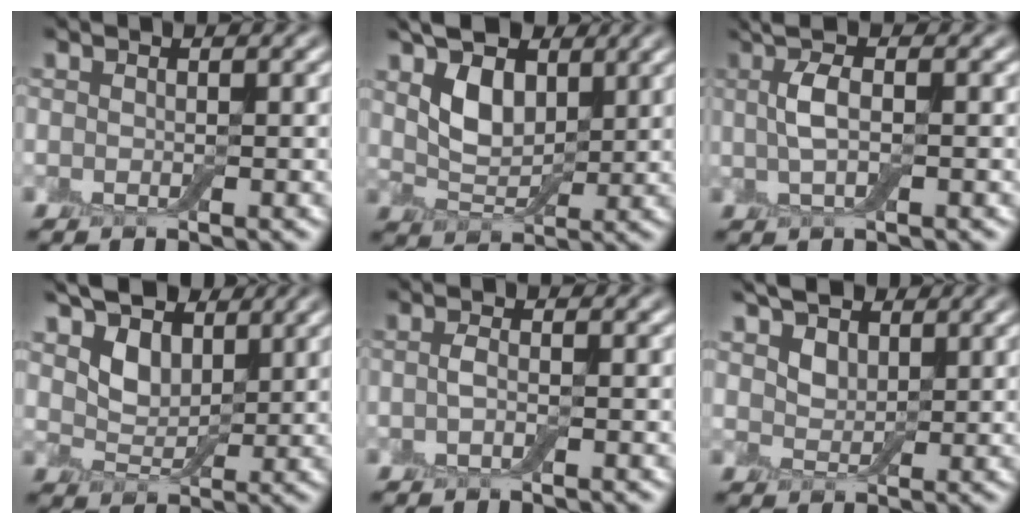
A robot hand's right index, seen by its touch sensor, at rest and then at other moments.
{"total": 5.6, "force": [2.4, 3.5, 3.6], "torque": [-0.081, -0.002, 0.039]}
{"total": 3.2, "force": [0.6, 1.0, 2.9], "torque": [-0.061, 0.005, 0.009]}
{"total": 5.1, "force": [2.9, 3.1, 2.7], "torque": [-0.065, 0.000, 0.043]}
{"total": 1.2, "force": [-0.1, 0.3, 1.1], "torque": [-0.026, -0.001, -0.005]}
{"total": 3.7, "force": [2.3, 2.3, 1.8], "torque": [-0.048, -0.004, 0.040]}